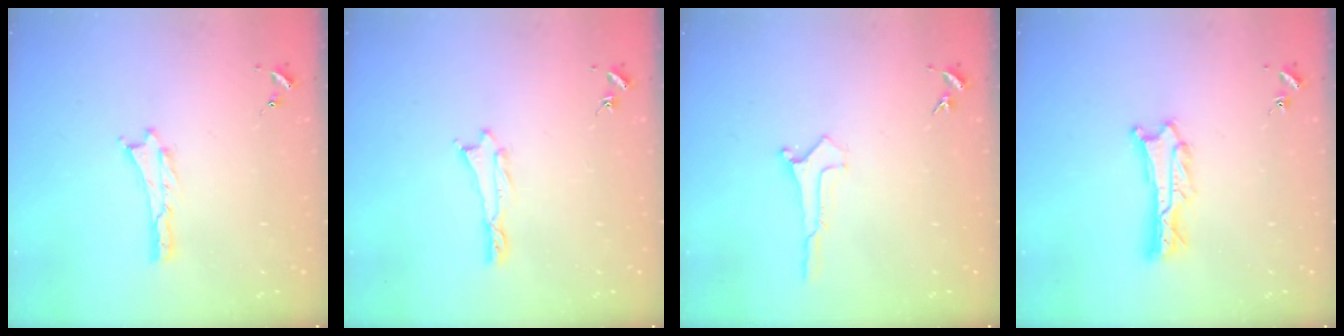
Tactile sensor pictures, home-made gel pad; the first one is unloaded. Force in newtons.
{"total": 0.6, "press": 0.5, "slide": 0.2}
{"total": 0.0}
{"total": 1.5, "press": 1.5, "slide": 0.2}